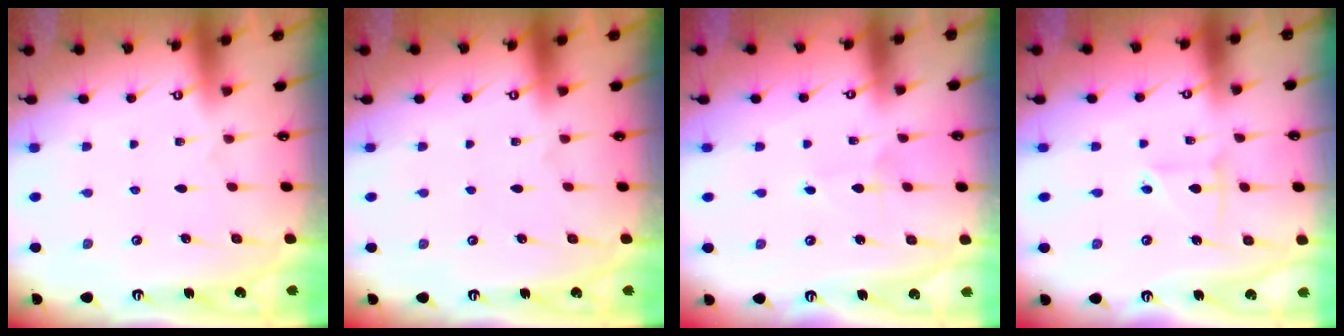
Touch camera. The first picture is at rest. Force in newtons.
{"total": 0.0}
{"total": 2.5, "press": 2.5, "slide": 0.1}
{"total": 3.4, "press": 3.4, "slide": 0.2}